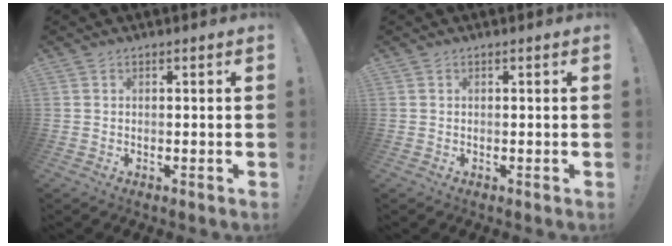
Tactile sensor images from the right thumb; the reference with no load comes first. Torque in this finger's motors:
{"motor_torque": [0.00, 0.04, -0.22, 0.05, 0.02]}